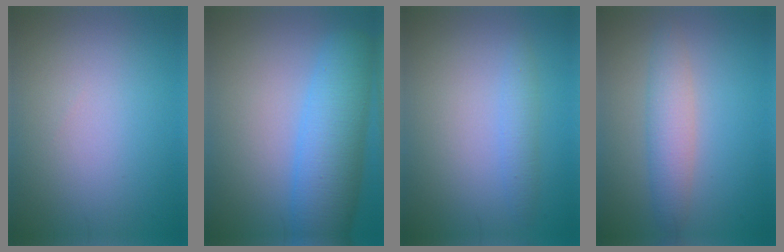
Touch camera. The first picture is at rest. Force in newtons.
{"total": 7.8, "press": 7.8, "slide": 0.5}
{"total": 1.6, "press": 1.6, "slide": 0.1}
{"total": 3.2, "press": 3.2, "slide": 0.2}